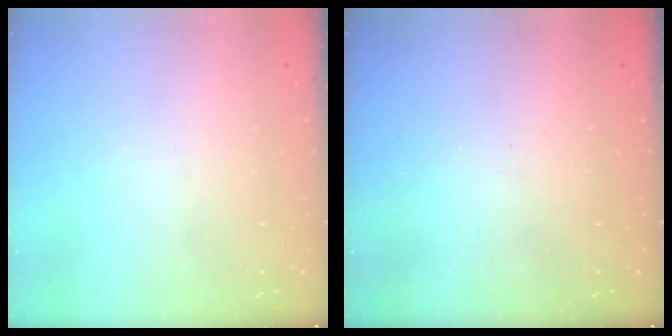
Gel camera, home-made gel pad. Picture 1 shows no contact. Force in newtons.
{"total": 5.6, "press": 5.6, "slide": 0.5}